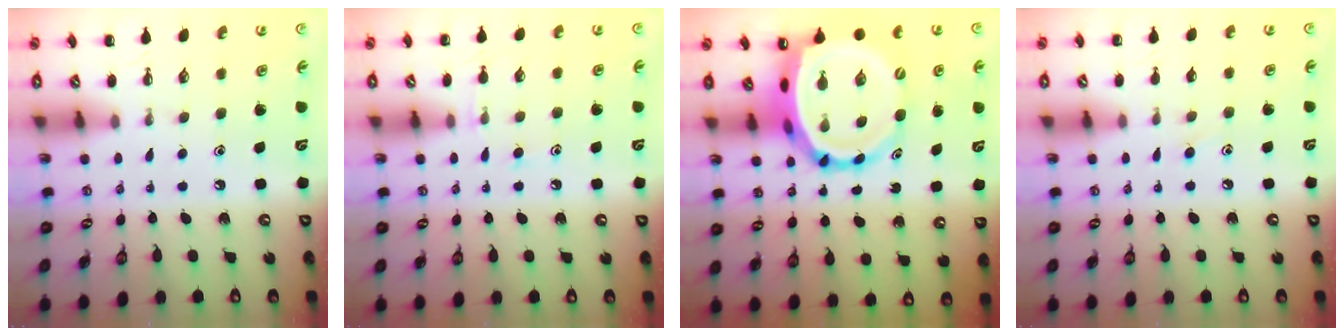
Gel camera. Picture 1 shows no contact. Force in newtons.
{"total": 6.7, "press": 6.4, "slide": 1.9}
{"total": 11.3, "press": 10.9, "slide": 2.7}
{"total": 4.5, "press": 4.1, "slide": 1.9}